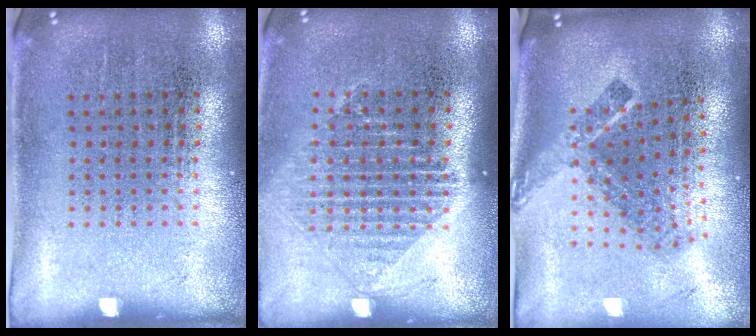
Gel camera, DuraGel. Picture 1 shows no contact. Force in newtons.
{"total": 1.2, "press": 1.1, "slide": 0.6}
{"total": 2.2, "press": 1.5, "slide": 1.7}